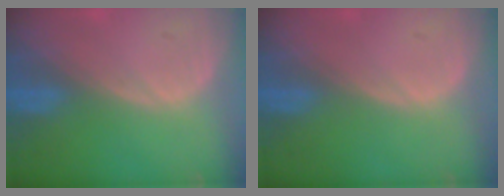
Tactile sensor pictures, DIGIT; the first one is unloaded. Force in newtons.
{"total": 0.0}